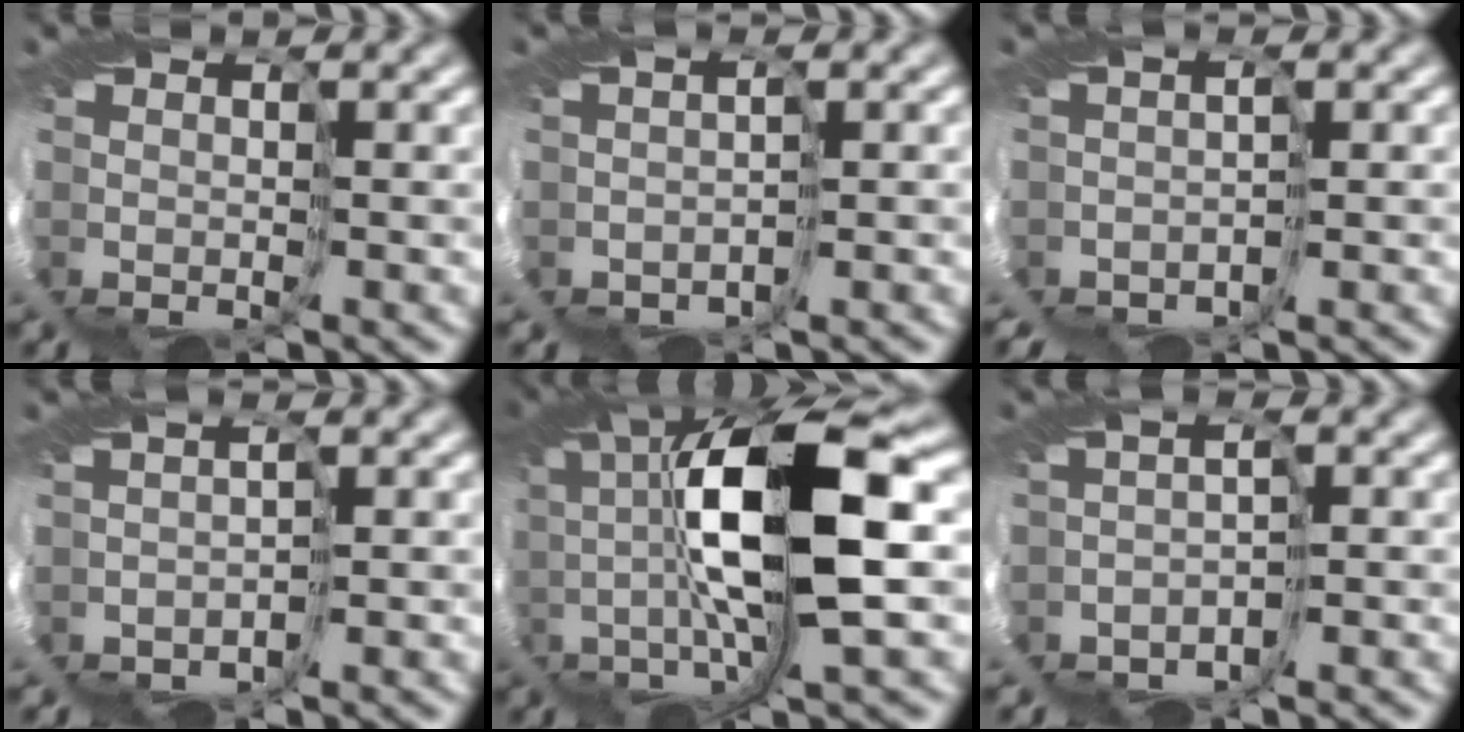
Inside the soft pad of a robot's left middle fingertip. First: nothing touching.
{"total": 1.9, "force": [-1.6, 0.8, 0.4], "torque": [-0.006, -0.010, -0.017]}
{"total": 3.5, "force": [-3.1, 1.0, 1.3], "torque": [-0.028, -0.014, -0.042]}
{"total": 1.9, "force": [-1.9, 0.3, 0.3], "torque": [-0.003, -0.007, -0.028]}
{"total": 9.9, "force": [0.6, 2.2, 9.6], "torque": [-0.180, 0.011, 0.009]}
{"total": 3.5, "force": [-3.1, 1.0, 1.3], "torque": [-0.026, -0.010, -0.051]}